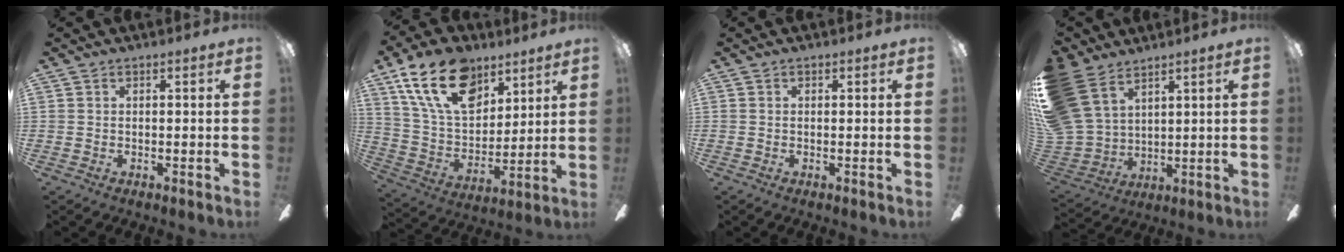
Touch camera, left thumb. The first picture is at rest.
{"total": 20.5, "force": [12.1, 11.8, 11.6], "torque": [-0.206, -0.044, 0.224]}
{"total": 0.0}
{"total": 17.7, "force": [9.3, 11.6, 9.5], "torque": [-0.234, -0.040, 0.181]}